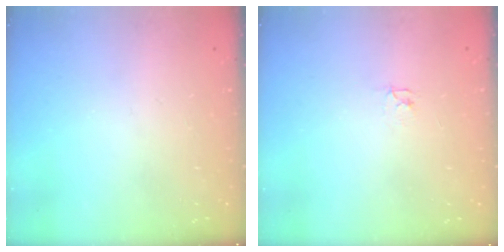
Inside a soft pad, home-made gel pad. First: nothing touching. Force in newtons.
{"total": 2.1, "press": 2.1, "slide": 0.3}